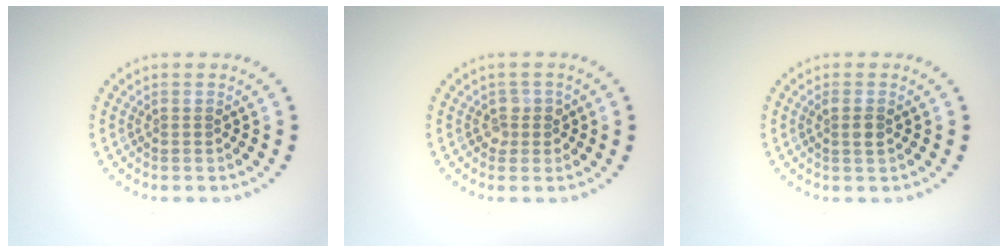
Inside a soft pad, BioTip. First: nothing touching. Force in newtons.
{"total": 1.4, "press": 1.3, "slide": 0.6}
{"total": 1.2, "press": 1.0, "slide": 0.5}